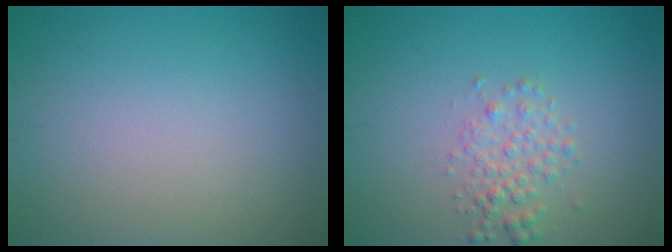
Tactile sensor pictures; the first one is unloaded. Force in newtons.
{"total": 2.1, "press": 2.1, "slide": 0.1}